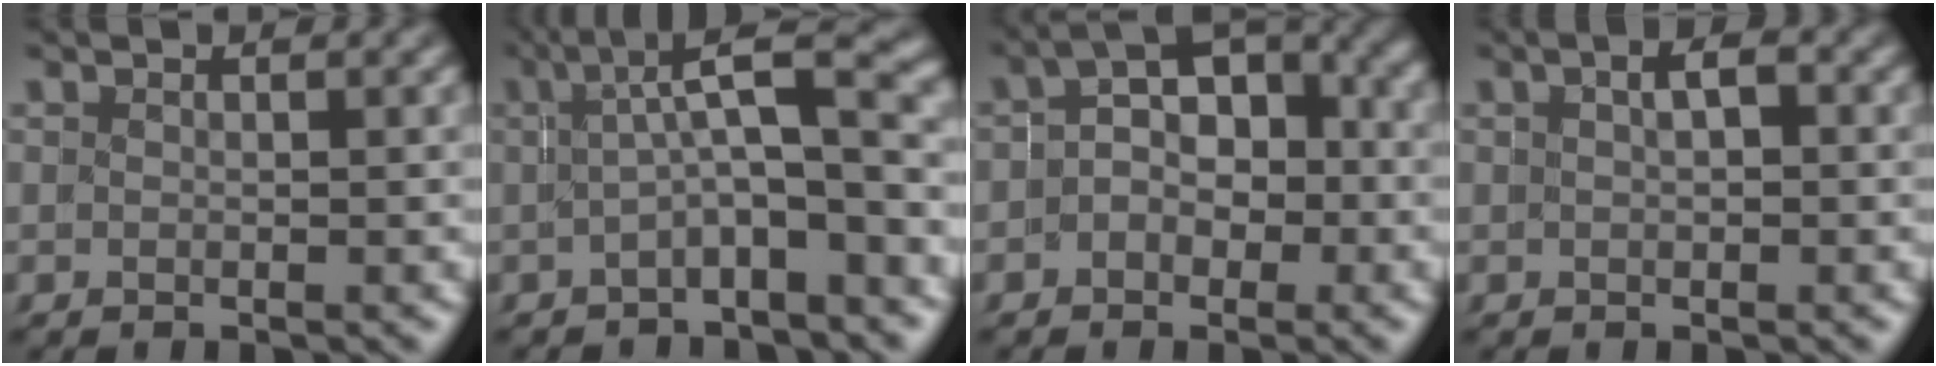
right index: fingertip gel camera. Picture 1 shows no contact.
{"total": 6.3, "force": [-0.2, 2.1, 6.0], "torque": [-0.074, 0.010, -0.001]}
{"total": 4.8, "force": [0.9, 3.1, 3.5], "torque": [-0.038, 0.011, 0.002]}
{"total": 1.5, "force": [0.4, 0.8, 1.2], "torque": [-0.013, 0.004, 0.007]}